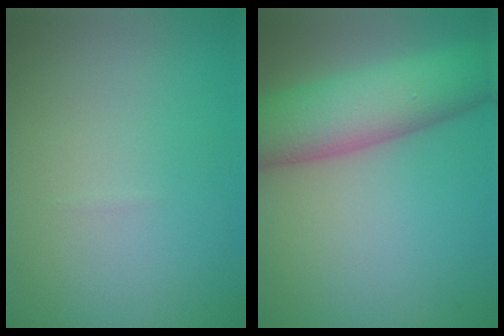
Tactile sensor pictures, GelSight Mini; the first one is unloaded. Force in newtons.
{"total": 8.0, "press": 8.0, "slide": 0.2}